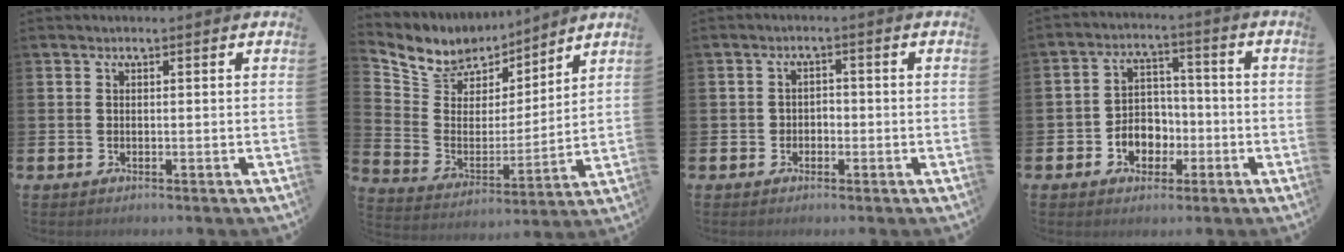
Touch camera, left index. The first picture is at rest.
{"total": 7.7, "force": [6.9, 3.3, 0.1], "torque": [-0.061, -0.054, 0.126]}
{"total": 1.7, "force": [-1.0, 1.3, 0.3], "torque": [-0.008, 0.004, -0.024]}
{"total": 4.7, "force": [-1.7, 4.1, 1.4], "torque": [-0.027, 0.004, -0.039]}